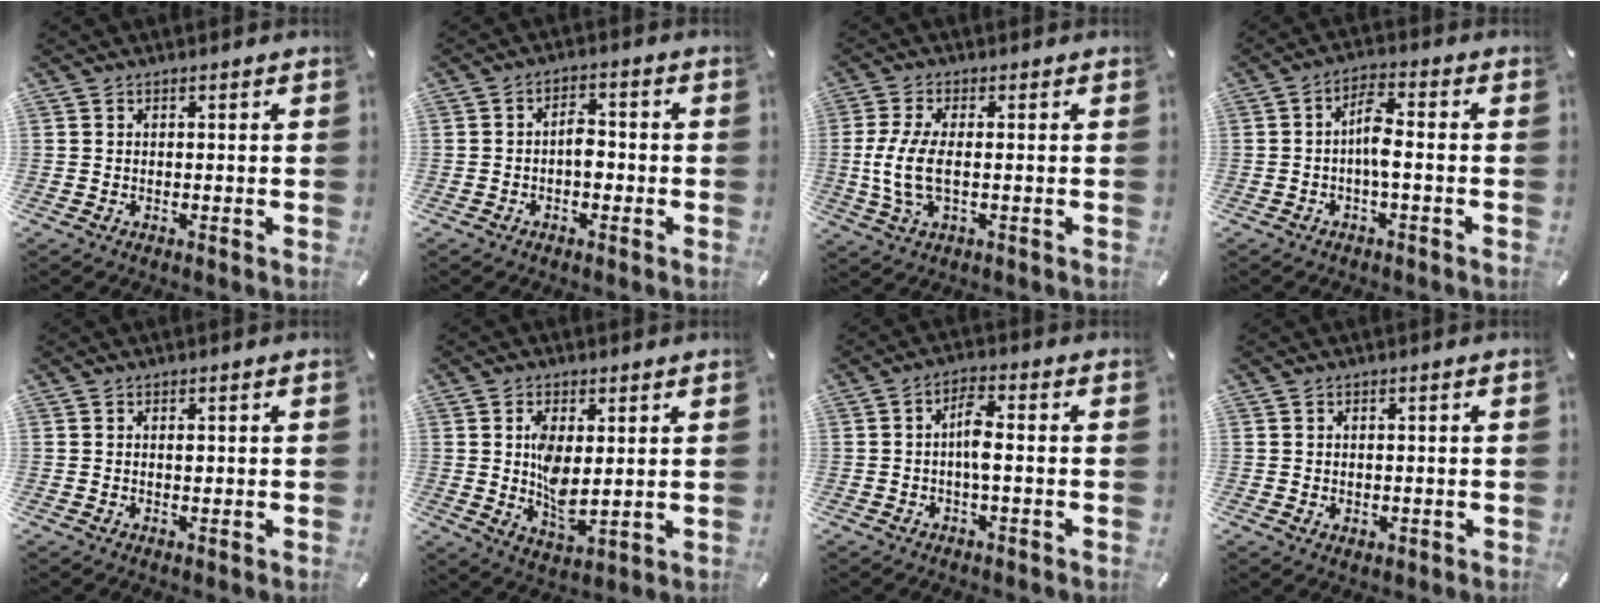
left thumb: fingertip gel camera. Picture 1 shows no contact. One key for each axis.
{"total": 3.7, "fx": -1.2, "fy": 2.3, "fz": 2.7, "tx": -0.050, "ty": 0.012, "tz": -0.023}
{"total": 8.7, "fx": -0.4, "fy": 3.3, "fz": 8.1, "tx": -0.177, "ty": -0.016, "tz": -0.008}
{"total": 6.1, "fx": -1.2, "fy": 2.2, "fz": 5.6, "tx": -0.105, "ty": 0.012, "tz": -0.022}
{"total": 0.8, "fx": 0.1, "fy": 0.4, "fz": 0.7, "tx": -0.014, "ty": 0.001, "tz": 0.001}
{"total": 7.7, "fx": 1.5, "fy": 4.0, "fz": 6.4, "tx": -0.109, "ty": -0.010, "tz": 0.021}
{"total": 5.3, "fx": -0.7, "fy": 1.7, "fz": 4.9, "tx": -0.096, "ty": 0.008, "tz": -0.015}
{"total": 1.0, "fx": 0.1, "fy": 0.9, "fz": 0.2, "tx": -0.005, "ty": 0.005, "tz": 0.000}